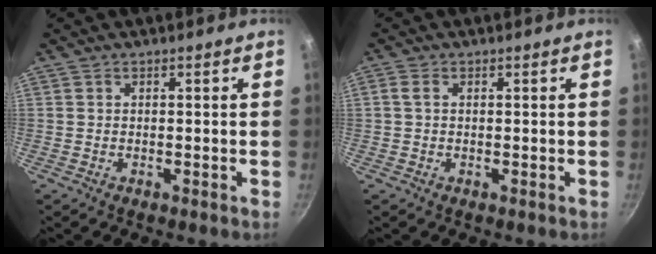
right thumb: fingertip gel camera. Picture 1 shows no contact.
{"total": 1.5, "force": [0.3, 1.0, 1.1], "torque": [-0.023, 0.005, 0.004]}